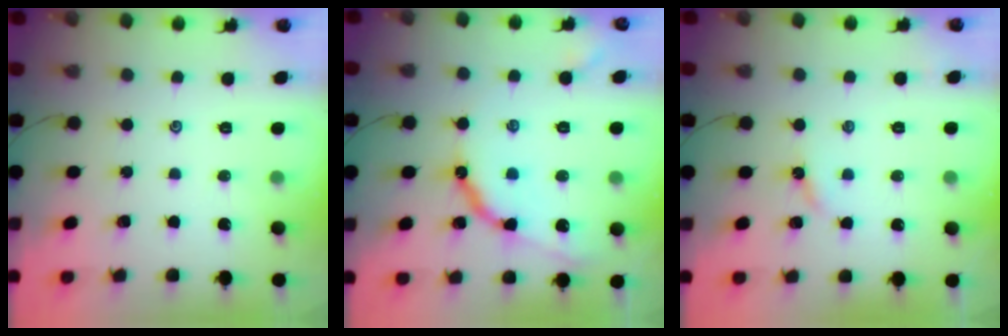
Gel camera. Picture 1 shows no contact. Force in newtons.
{"total": 10.4, "press": 10.4, "slide": 0.8}
{"total": 2.9, "press": 2.9, "slide": 0.3}